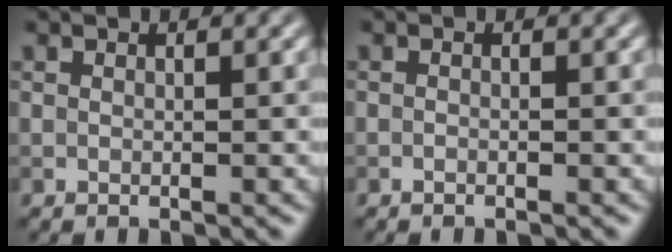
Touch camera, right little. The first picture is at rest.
{"total": 0.8, "force": [-0.7, -0.2, 0.0], "torque": [0.001, -0.002, -0.012]}